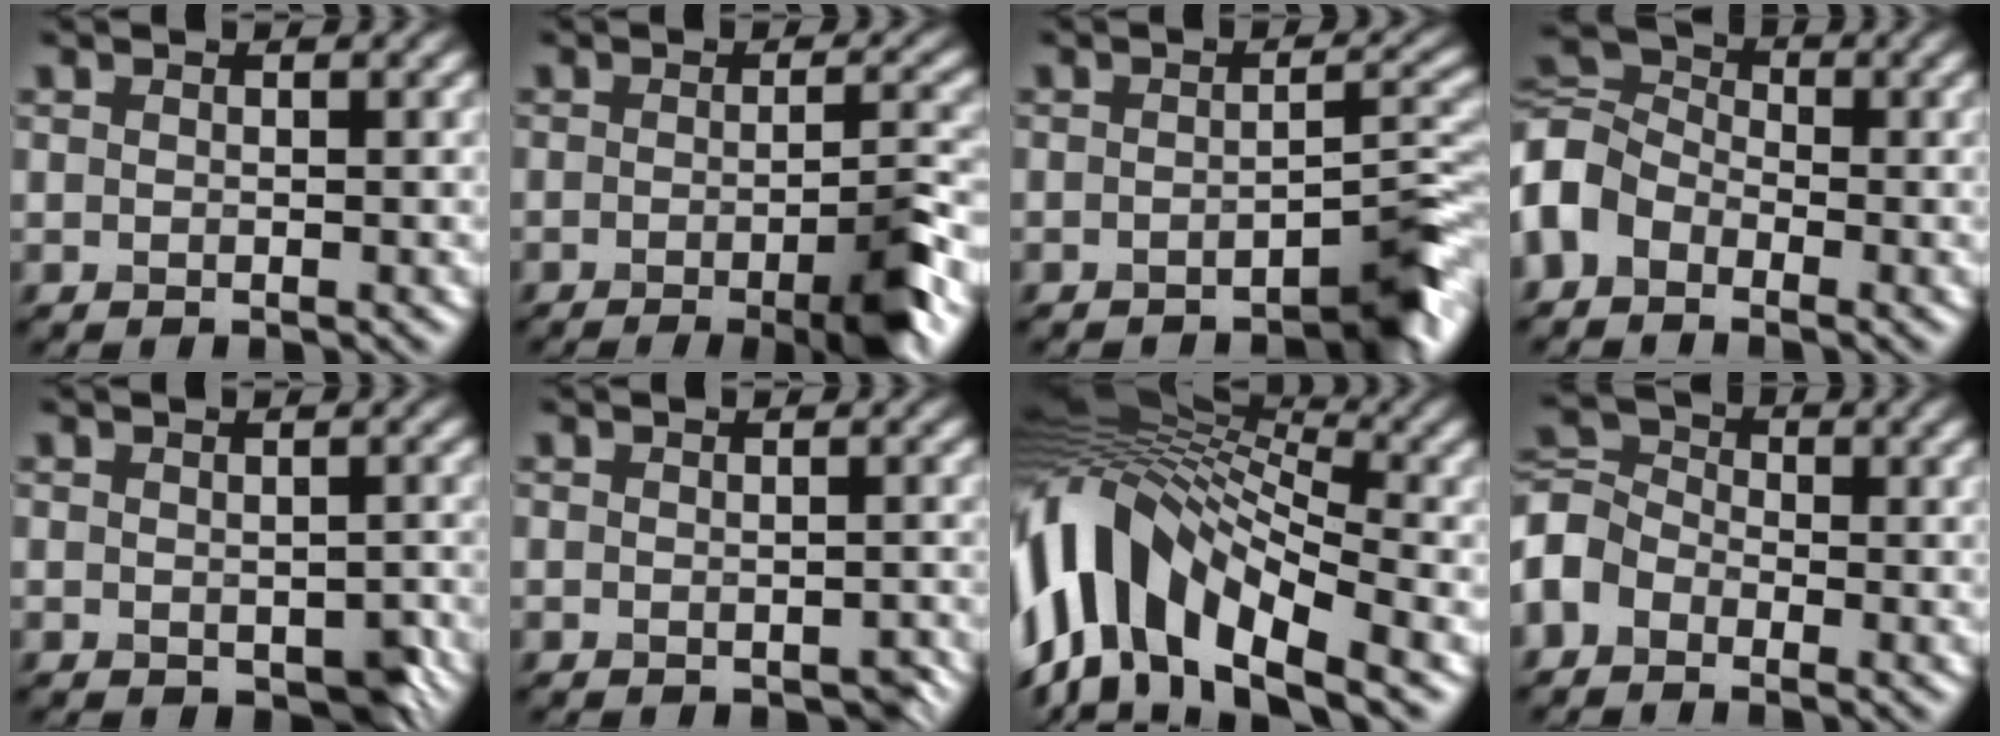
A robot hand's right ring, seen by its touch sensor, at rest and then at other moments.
{"total": 5.6, "force": [-2.2, 1.2, 5.0], "torque": [-0.063, -0.006, -0.036]}
{"total": 3.3, "force": [-2.4, 0.3, 2.2], "torque": [-0.024, 0.012, -0.039]}
{"total": 5.4, "force": [-2.0, 4.0, 3.1], "torque": [-0.072, 0.011, -0.061]}
{"total": 2.4, "force": [-0.7, 1.4, 1.8], "torque": [-0.025, -0.012, -0.001]}
{"total": 0.9, "force": [-0.5, 0.6, 0.6], "torque": [-0.011, -0.006, -0.004]}
{"total": 13.8, "force": [-2.5, 7.6, 11.3], "torque": [-0.219, 0.022, -0.050]}
{"total": 4.2, "force": [-1.9, 3.1, 2.0], "torque": [-0.048, 0.011, -0.057]}